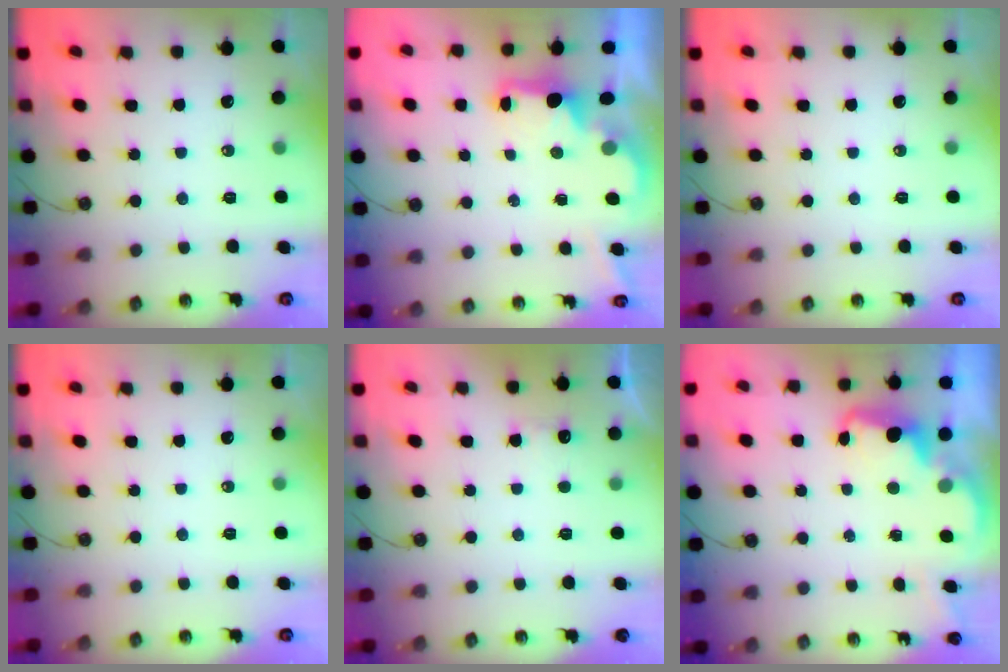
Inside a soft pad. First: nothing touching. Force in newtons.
{"total": 2.1, "press": 1.9, "slide": 0.8}
{"total": 0.0}
{"total": 0.0}
{"total": 4.6, "press": 4.4, "slide": 1.3}
{"total": 2.7, "press": 2.6, "slide": 0.7}